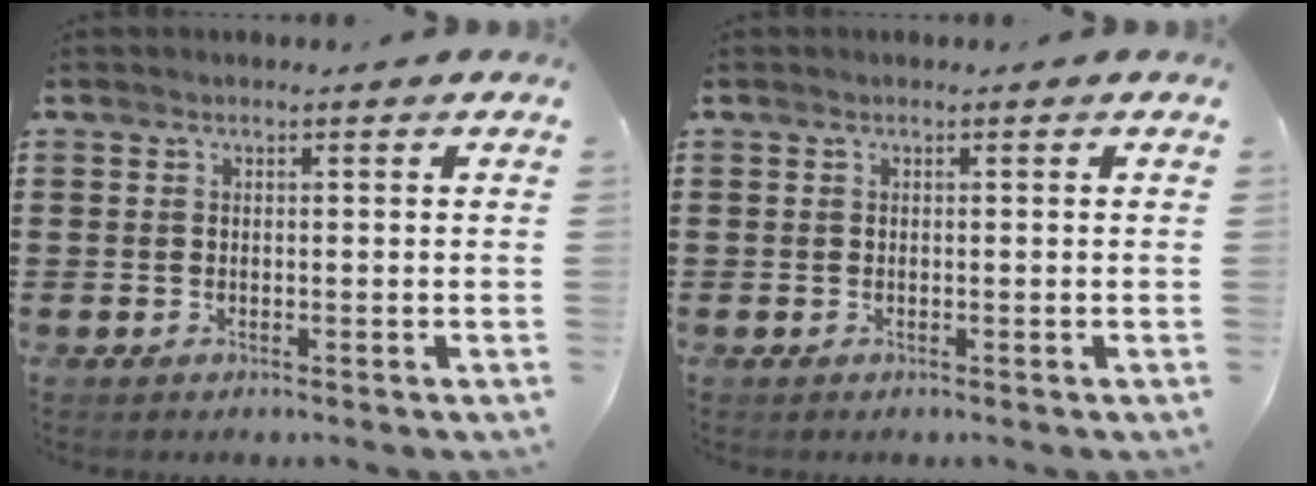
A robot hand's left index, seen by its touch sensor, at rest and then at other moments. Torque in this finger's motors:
{"motor_torque": [0.00, 0.00, 0.00, 0.00]}